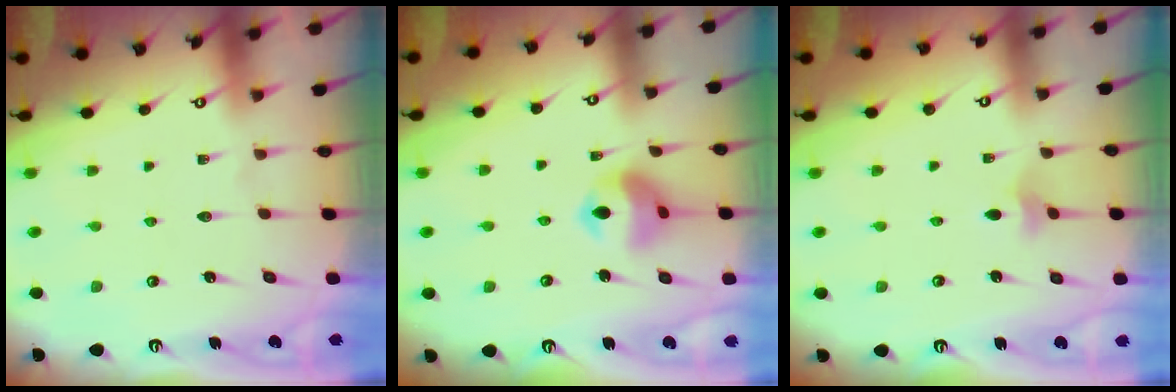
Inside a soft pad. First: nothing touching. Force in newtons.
{"total": 10.8, "press": 10.7, "slide": 1.4}
{"total": 3.7, "press": 3.6, "slide": 0.8}